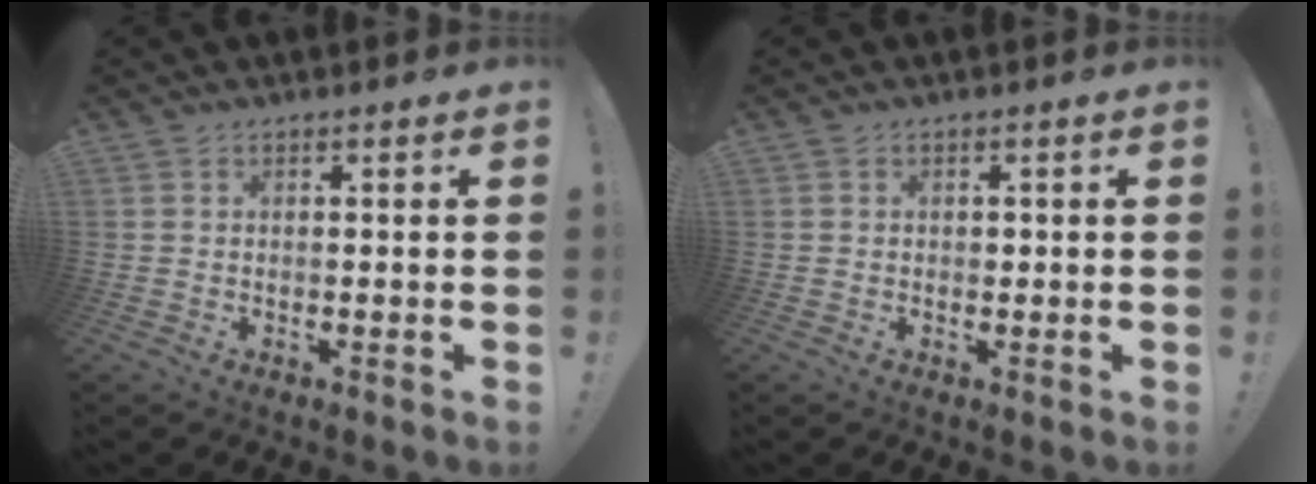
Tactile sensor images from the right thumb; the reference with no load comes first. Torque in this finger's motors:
{"motor_torque": [-0.16, -0.06, 0.01, -0.09, 0.00]}